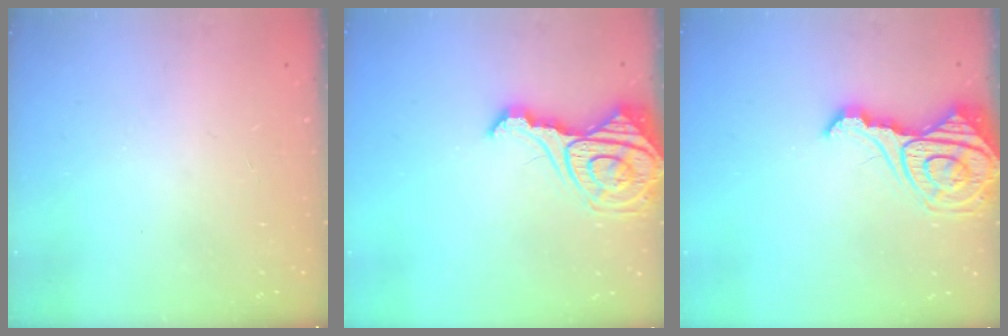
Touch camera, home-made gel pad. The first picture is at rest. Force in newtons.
{"total": 15.7, "press": 15.6, "slide": 1.6}
{"total": 15.7, "press": 15.6, "slide": 1.6}